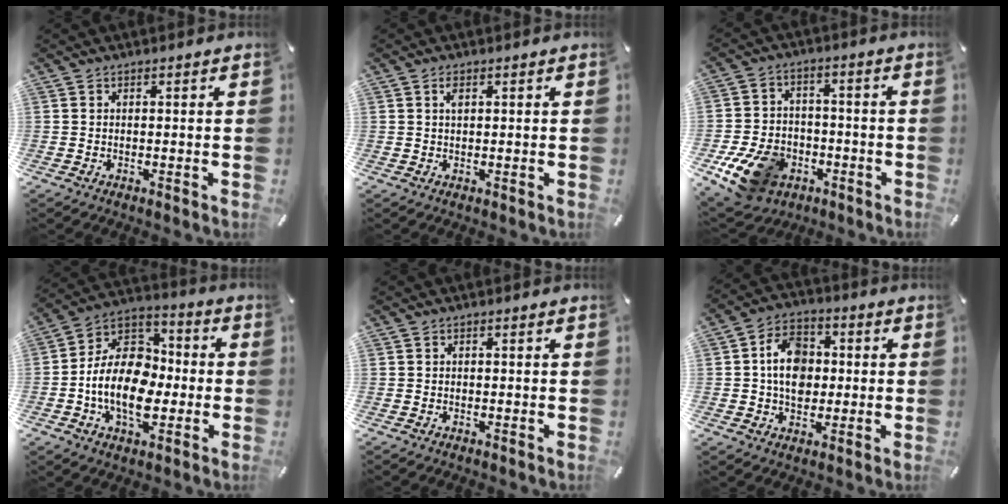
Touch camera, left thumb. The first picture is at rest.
{"total": 1.5, "force": [0.5, 0.6, 1.2], "torque": [-0.026, 0.004, 0.009]}
{"total": 13.6, "force": [-6.1, 10.0, 7.0], "torque": [-0.140, 0.040, -0.101]}
{"total": 16.4, "force": [-3.9, 11.5, 11.1], "torque": [-0.226, 0.017, -0.074]}
{"total": 0.0}
{"total": 10.1, "force": [0.2, 7.9, 6.3], "torque": [-0.106, 0.014, 0.006]}